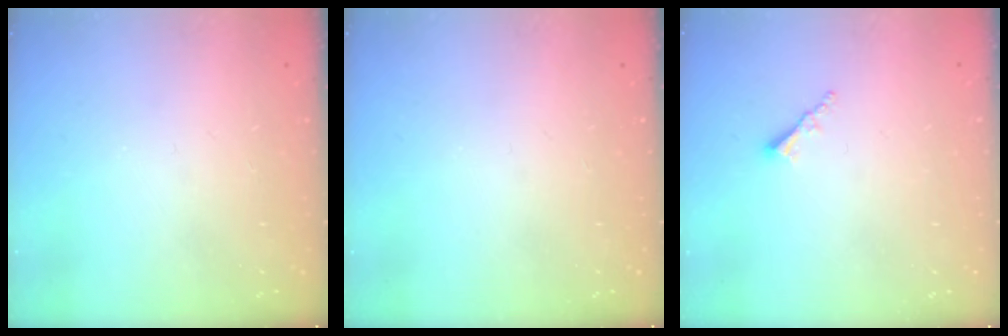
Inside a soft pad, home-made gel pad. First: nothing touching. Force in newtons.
{"total": 0.0}
{"total": 1.7, "press": 1.7, "slide": 0.3}